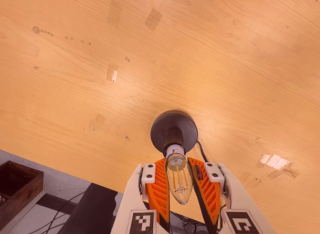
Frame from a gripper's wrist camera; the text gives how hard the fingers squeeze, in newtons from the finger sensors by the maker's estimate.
{"total": 15.4, "left": 16.4, "right": 14.3}